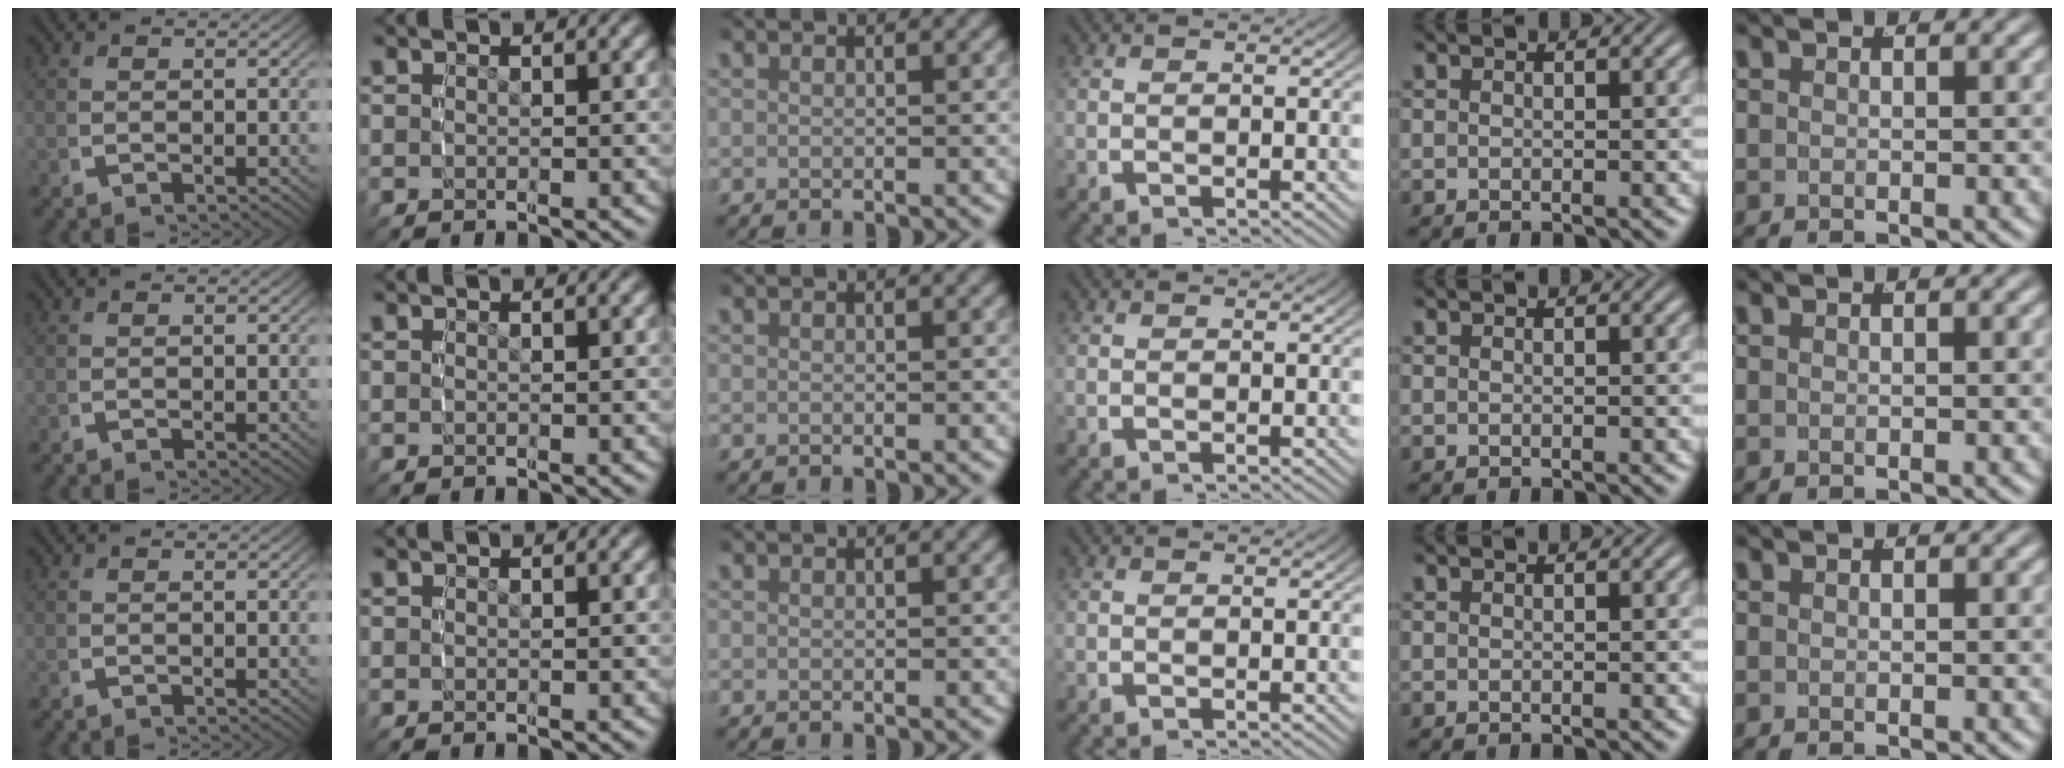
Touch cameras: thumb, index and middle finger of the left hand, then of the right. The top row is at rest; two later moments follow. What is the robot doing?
{"motion": "reach", "object": "paper"}